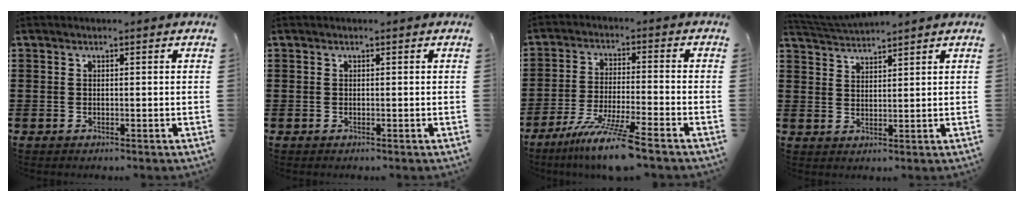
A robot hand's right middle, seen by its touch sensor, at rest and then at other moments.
{"total": 0.0}
{"total": 8.6, "force": [-6.9, -0.4, 5.1], "torque": [-0.103, -0.019, -0.132]}
{"total": 2.9, "force": [2.9, -0.1, 0.2], "torque": [-0.012, -0.006, 0.055]}